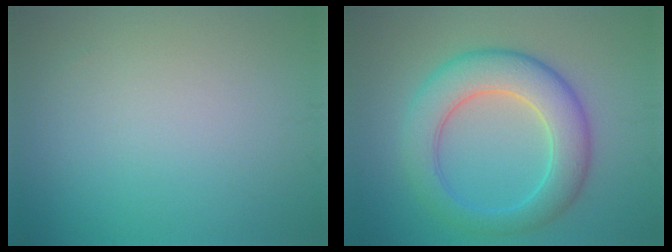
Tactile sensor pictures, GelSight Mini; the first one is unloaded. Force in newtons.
{"total": 7.3, "press": 7.3, "slide": 0.3}